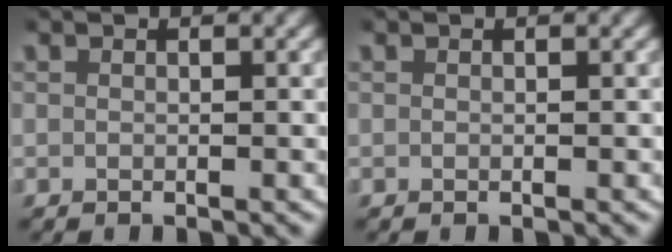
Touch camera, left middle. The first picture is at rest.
{"total": 0.0}